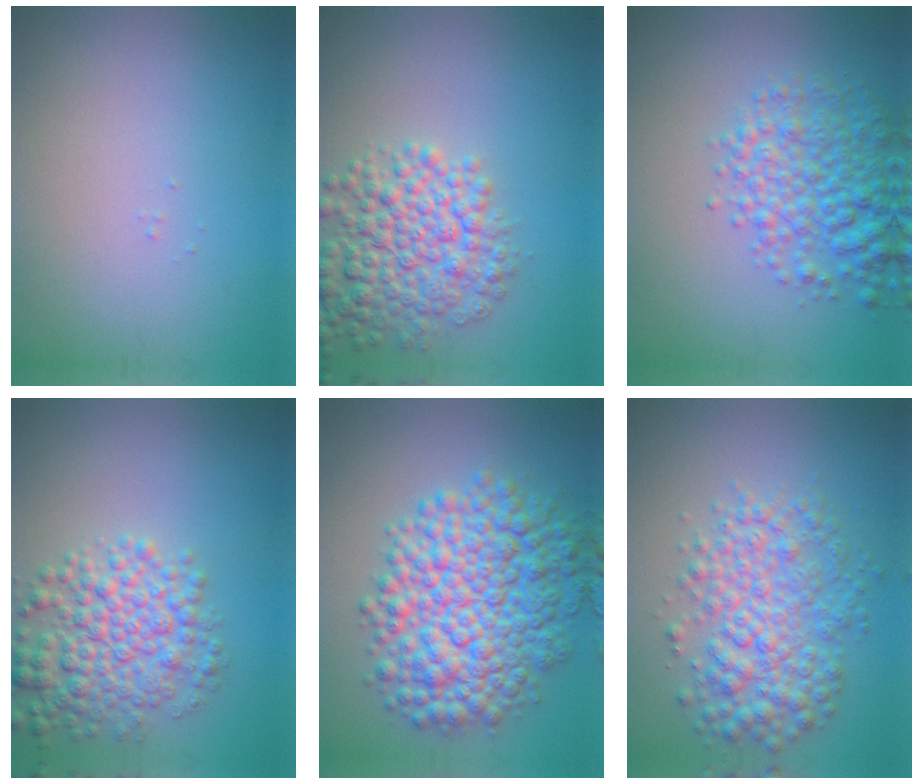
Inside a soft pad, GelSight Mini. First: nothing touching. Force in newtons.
{"total": 6.5, "press": 6.5, "slide": 0.2}
{"total": 5.6, "press": 5.6, "slide": 0.2}
{"total": 6.0, "press": 6.0, "slide": 0.2}
{"total": 10.2, "press": 10.2, "slide": 0.1}
{"total": 5.9, "press": 5.9, "slide": 0.0}